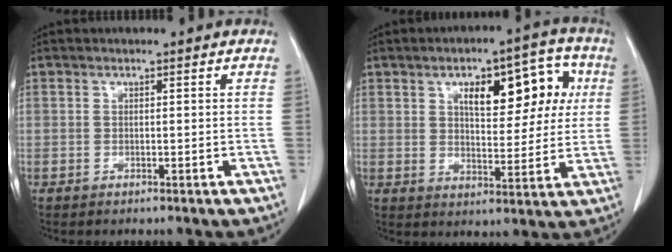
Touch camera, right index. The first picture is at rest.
{"total": 11.9, "force": [4.1, 5.1, 10.0], "torque": [-0.131, 0.028, 0.060]}